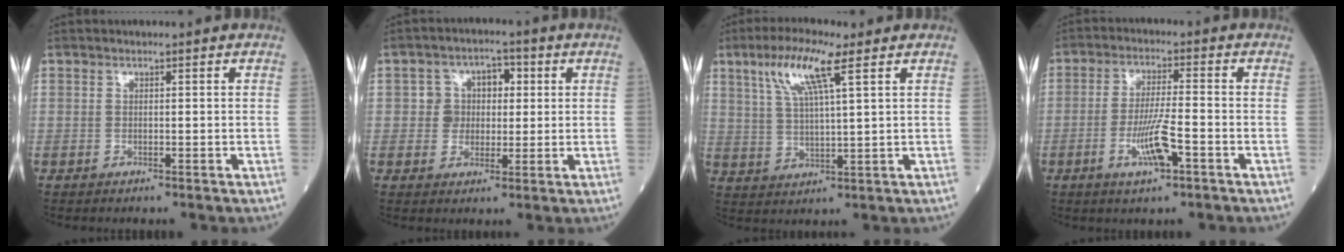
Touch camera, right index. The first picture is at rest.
{"total": 5.2, "force": [0.6, 4.7, 2.2], "torque": [-0.028, 0.022, 0.008]}
{"total": 8.9, "force": [4.5, 0.7, 7.6], "torque": [-0.158, 0.010, 0.088]}
{"total": 7.0, "force": [-3.0, 0.7, 6.3], "torque": [-0.122, -0.004, -0.053]}